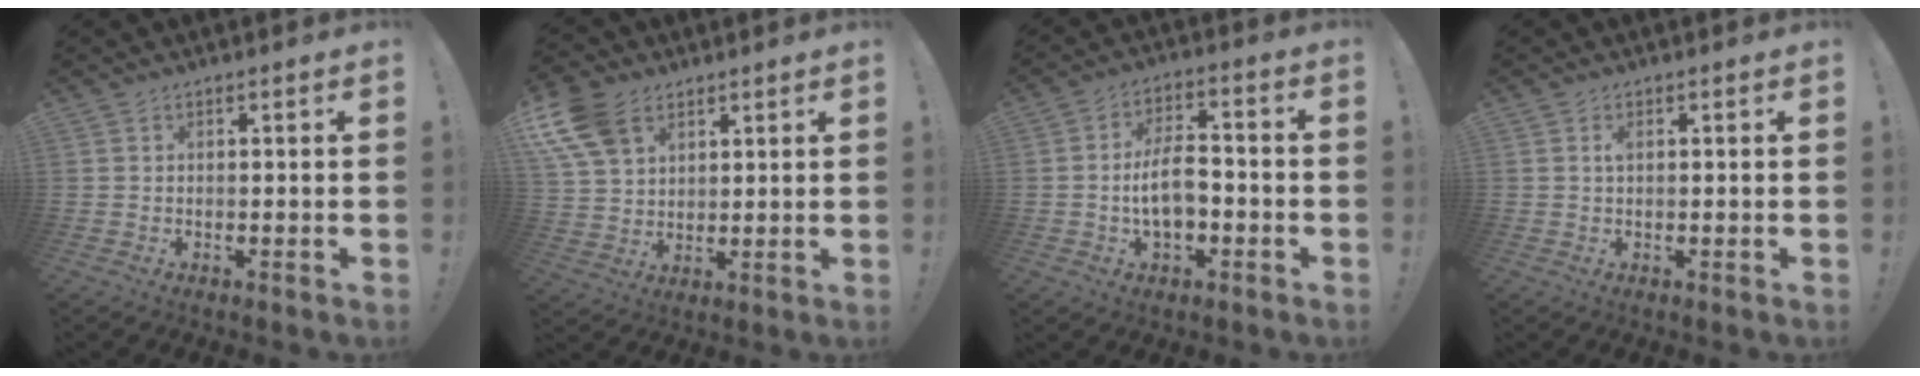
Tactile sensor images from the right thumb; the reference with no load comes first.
{"total": 12.8, "force": [6.6, 8.8, 6.6], "torque": [-0.131, -0.026, 0.131]}
{"total": 10.0, "force": [-2.3, 5.4, 8.0], "torque": [-0.147, 0.009, -0.043]}
{"total": 1.1, "force": [0.2, 0.4, 1.0], "torque": [-0.020, 0.003, 0.003]}